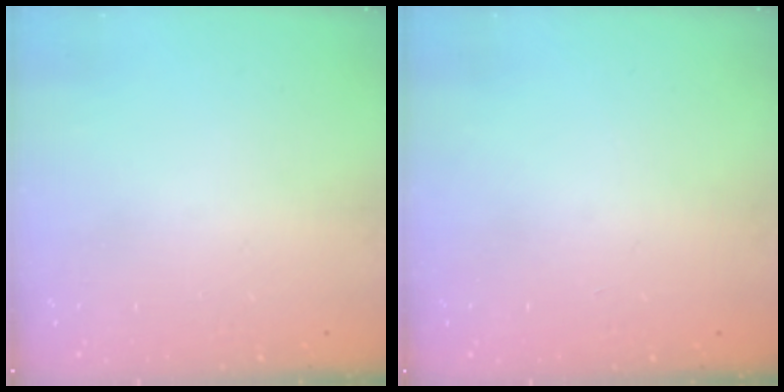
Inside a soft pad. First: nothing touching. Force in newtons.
{"total": 0.0}